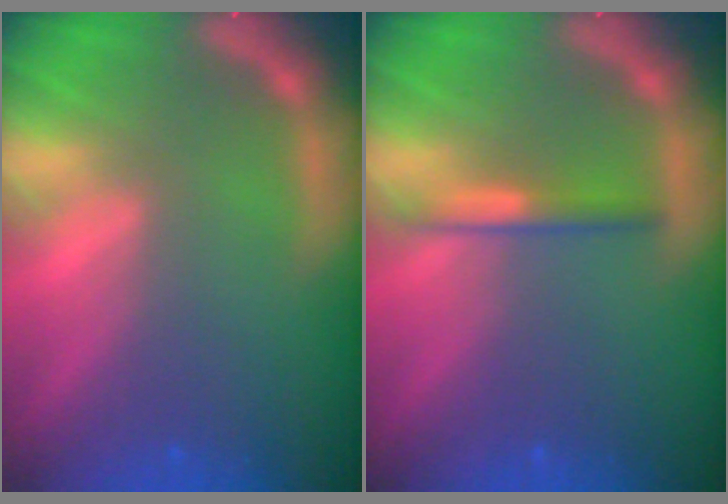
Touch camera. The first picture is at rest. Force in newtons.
{"total": 2.0}